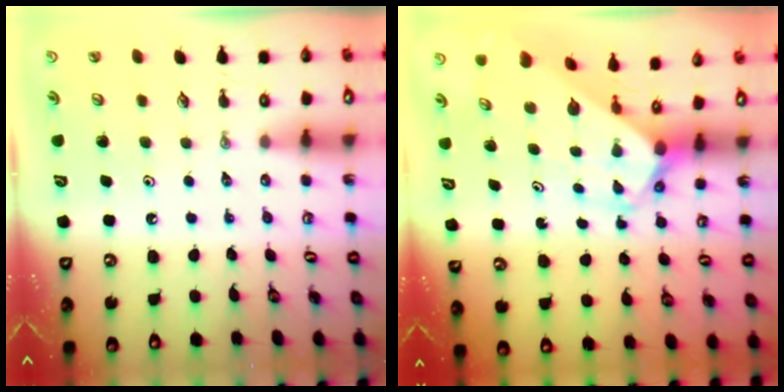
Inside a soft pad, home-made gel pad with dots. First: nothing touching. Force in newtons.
{"total": 2.8, "press": 2.8, "slide": 0.3}